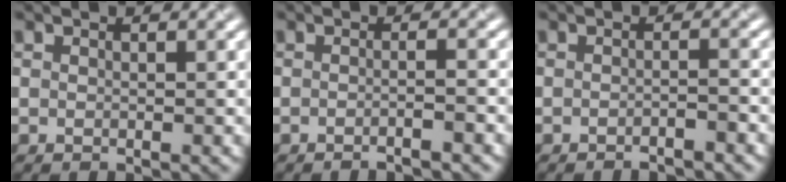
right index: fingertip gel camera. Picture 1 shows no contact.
{"total": 2.1, "force": [-1.1, 0.4, 1.8], "torque": [-0.013, -0.001, -0.028]}
{"total": 1.8, "force": [-1.3, 0.3, 1.2], "torque": [-0.005, 0.001, -0.028]}